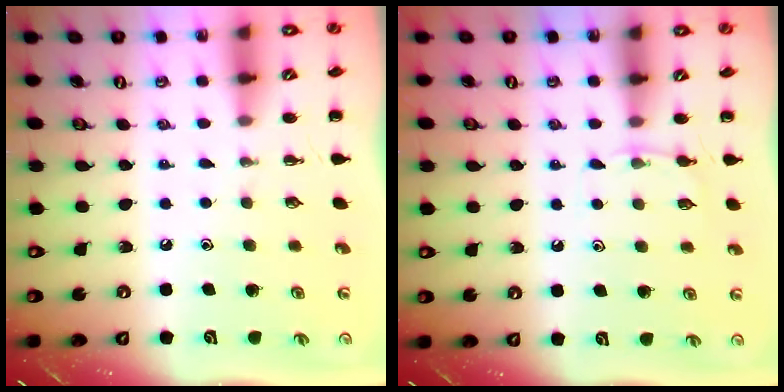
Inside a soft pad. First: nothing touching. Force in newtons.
{"total": 4.0, "press": 3.8, "slide": 1.3}